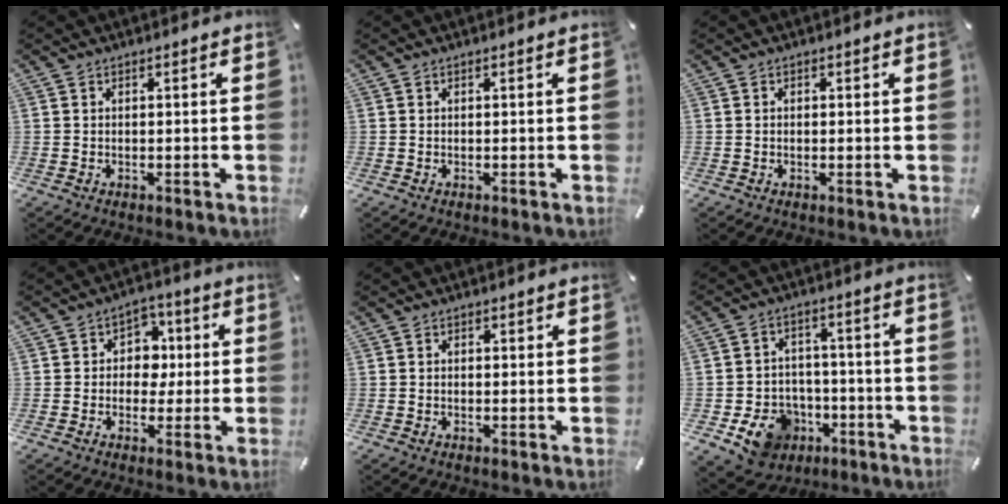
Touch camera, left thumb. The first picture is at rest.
{"total": 0.0}
{"total": 0.7, "force": [0.0, 0.6, 0.3], "torque": [-0.005, 0.005, -0.002]}
{"total": 7.5, "force": [-0.1, 6.8, 3.2], "torque": [-0.047, 0.012, -0.006]}
{"total": 0.8, "force": [-0.1, 0.7, 0.4], "torque": [-0.007, 0.003, -0.002]}
{"total": 10.7, "force": [-4.8, 8.9, 3.6], "torque": [-0.056, 0.035, -0.076]}